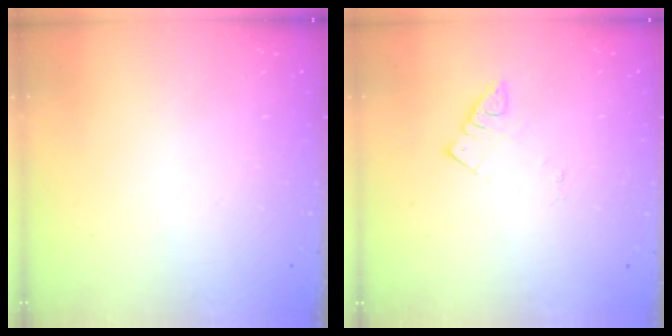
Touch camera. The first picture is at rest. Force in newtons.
{"total": 2.6, "press": 2.6, "slide": 0.1}